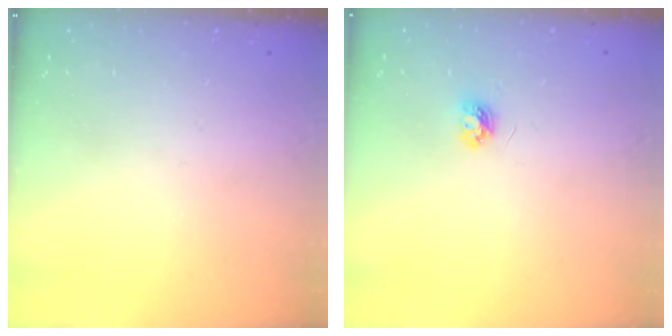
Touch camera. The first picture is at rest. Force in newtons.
{"total": 3.9, "press": 3.9, "slide": 0.4}